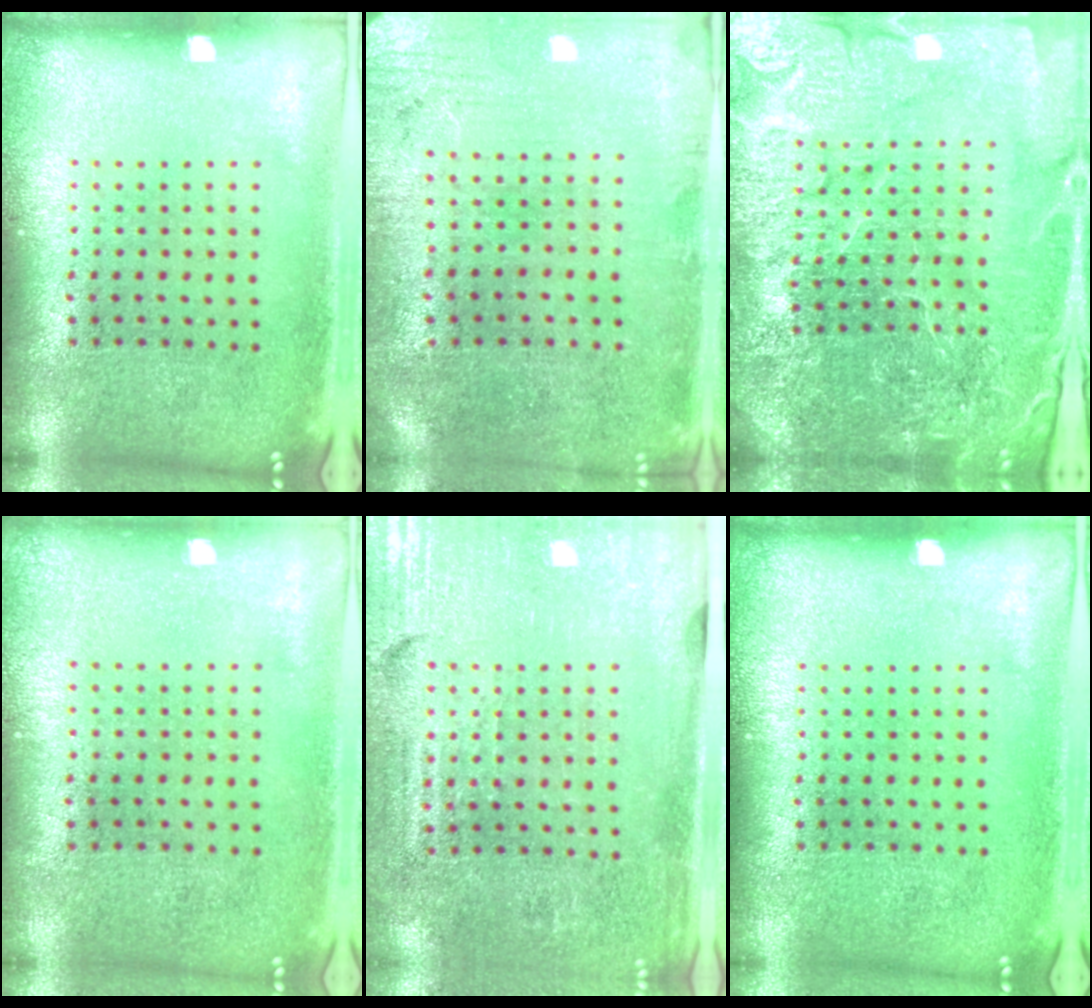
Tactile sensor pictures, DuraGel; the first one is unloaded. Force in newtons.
{"total": 0.5, "press": 0.2, "slide": 0.5}
{"total": 5.7, "press": 5.2, "slide": 2.3}
{"total": 0.0}
{"total": 3.4, "press": 3.1, "slide": 1.4}
{"total": 0.0}